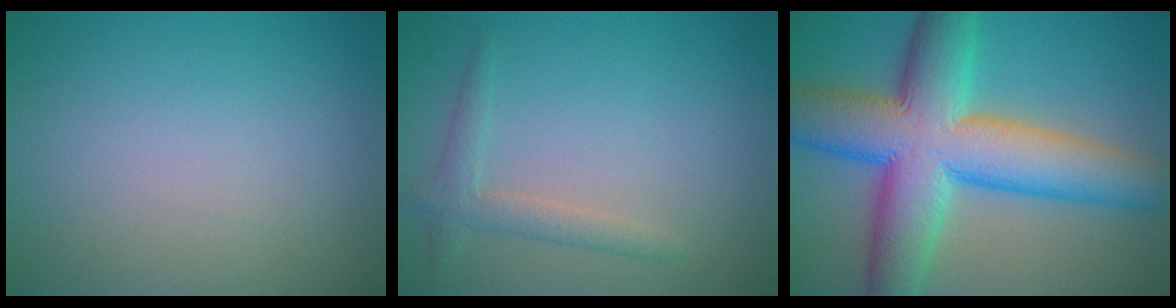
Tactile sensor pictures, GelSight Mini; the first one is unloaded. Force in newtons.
{"total": 2.2, "press": 2.2, "slide": 0.1}
{"total": 13.0, "press": 13.0, "slide": 0.2}